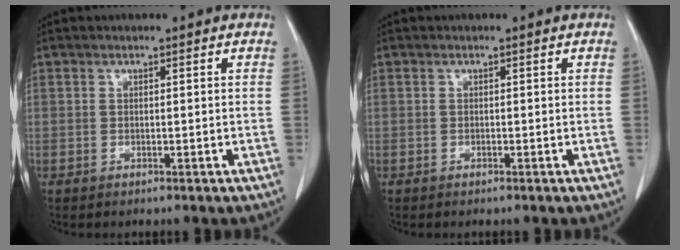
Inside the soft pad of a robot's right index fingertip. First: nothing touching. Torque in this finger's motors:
{"motor_torque": [-0.02, -0.01, 0.00, 0.02]}